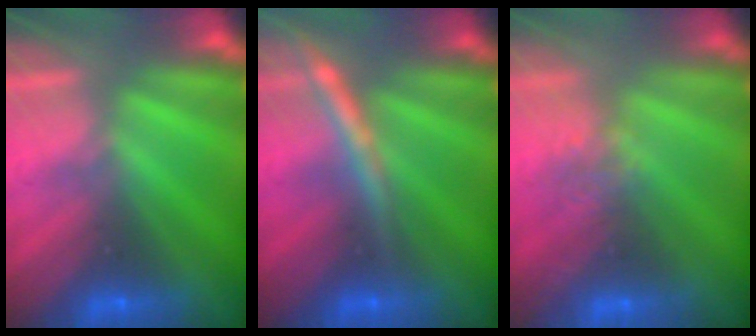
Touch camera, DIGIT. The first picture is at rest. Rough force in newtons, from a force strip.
{"total": 2.8}
{"total": 2.8}